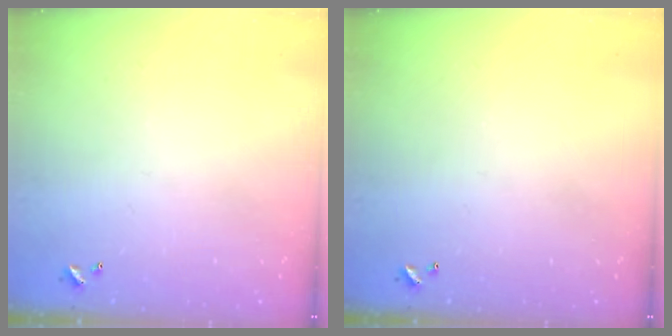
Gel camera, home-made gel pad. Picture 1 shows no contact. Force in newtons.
{"total": 0.0}